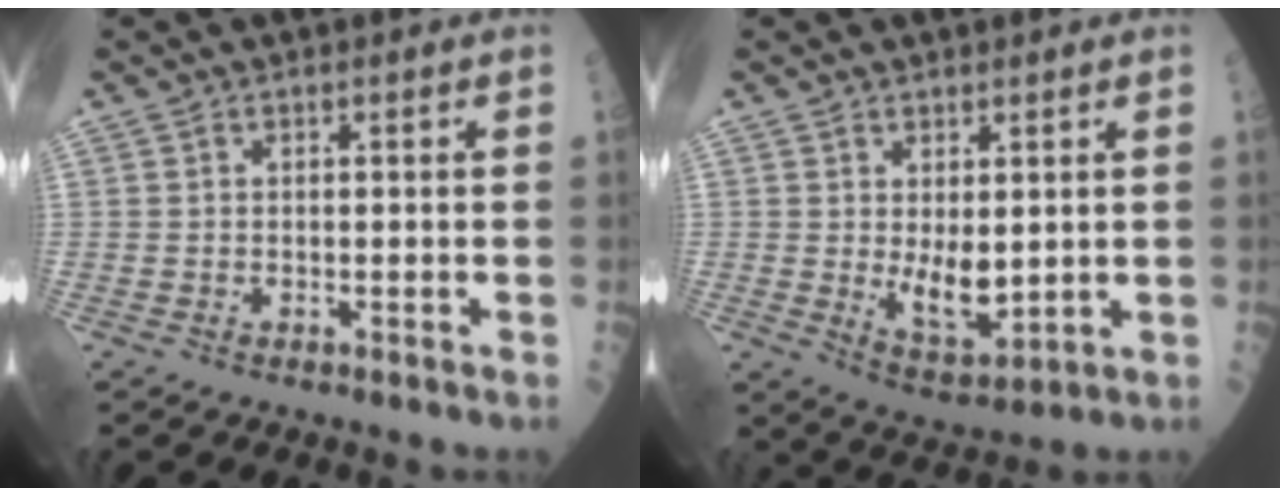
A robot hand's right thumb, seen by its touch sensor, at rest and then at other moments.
{"total": 7.0, "force": [0.6, 3.6, 6.0], "torque": [-0.078, -0.021, 0.026]}